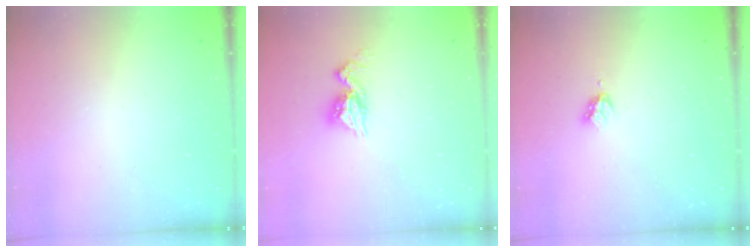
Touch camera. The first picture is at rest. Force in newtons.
{"total": 9.3, "press": 9.3, "slide": 0.6}
{"total": 2.9, "press": 2.8, "slide": 0.4}